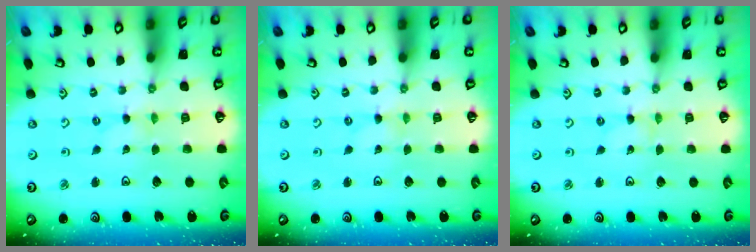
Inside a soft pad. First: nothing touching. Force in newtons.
{"total": 0.0}
{"total": 0.0}